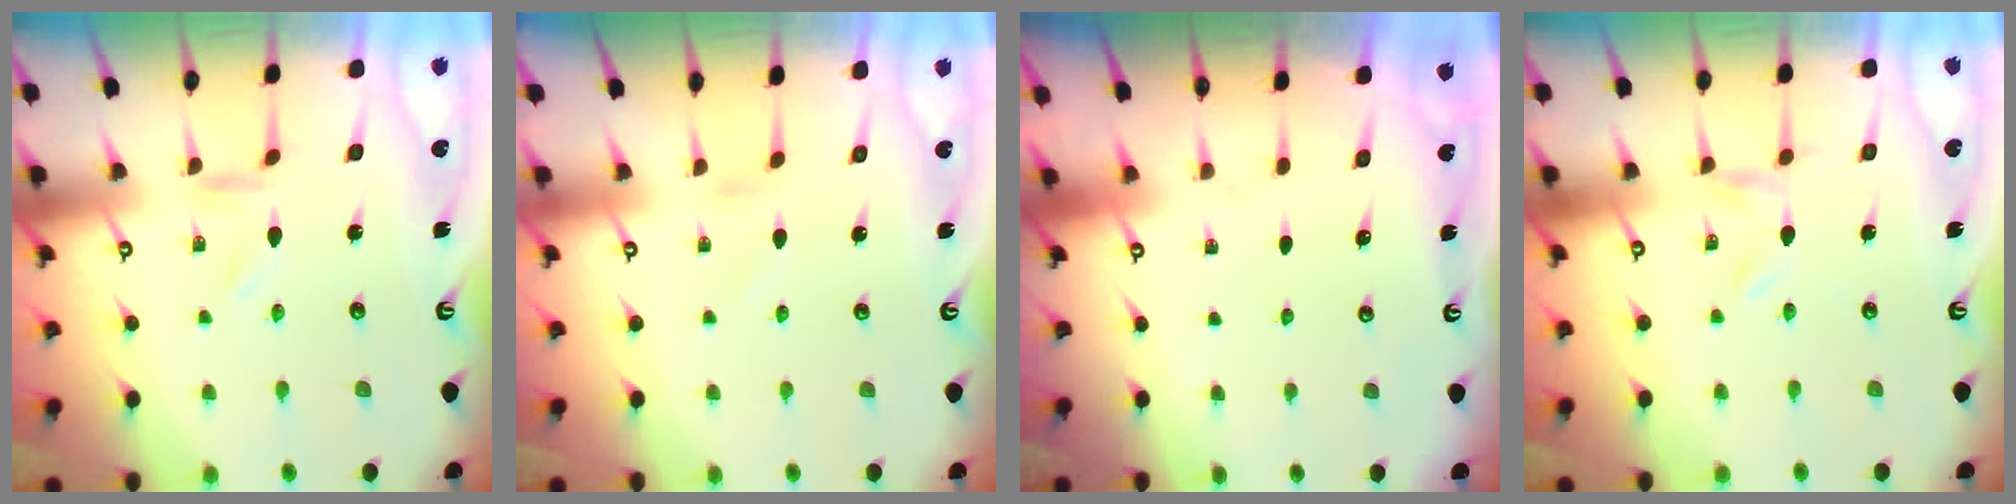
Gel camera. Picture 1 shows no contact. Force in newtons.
{"total": 0.0}
{"total": 0.0}
{"total": 0.0}